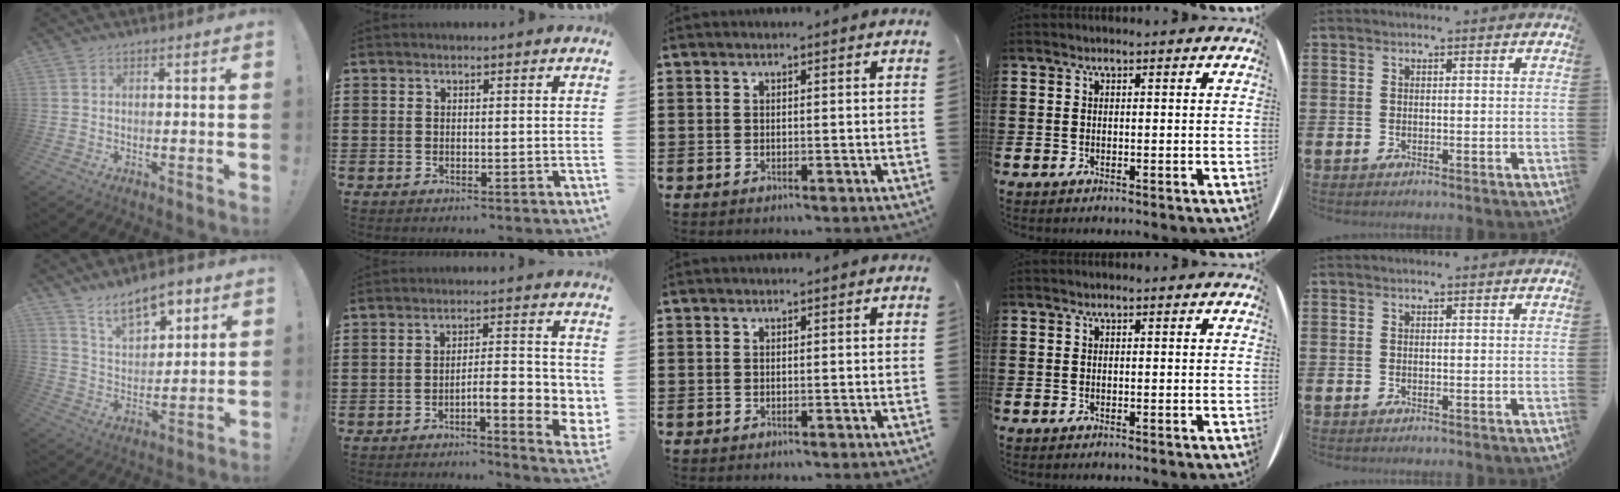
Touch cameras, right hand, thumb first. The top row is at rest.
{"thumb": {"total": 11.7, "force": [8.2, 5.7, 6.1], "torque": [-0.093, -0.044, 0.151]}, "index": {"total": 6.8, "force": [-2.1, 2.0, 6.2], "torque": [-0.086, -0.007, -0.036]}}